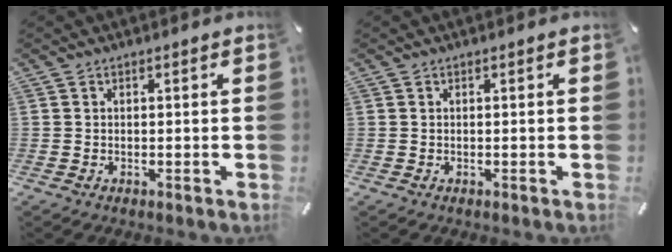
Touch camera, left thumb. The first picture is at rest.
{"total": 0.0}